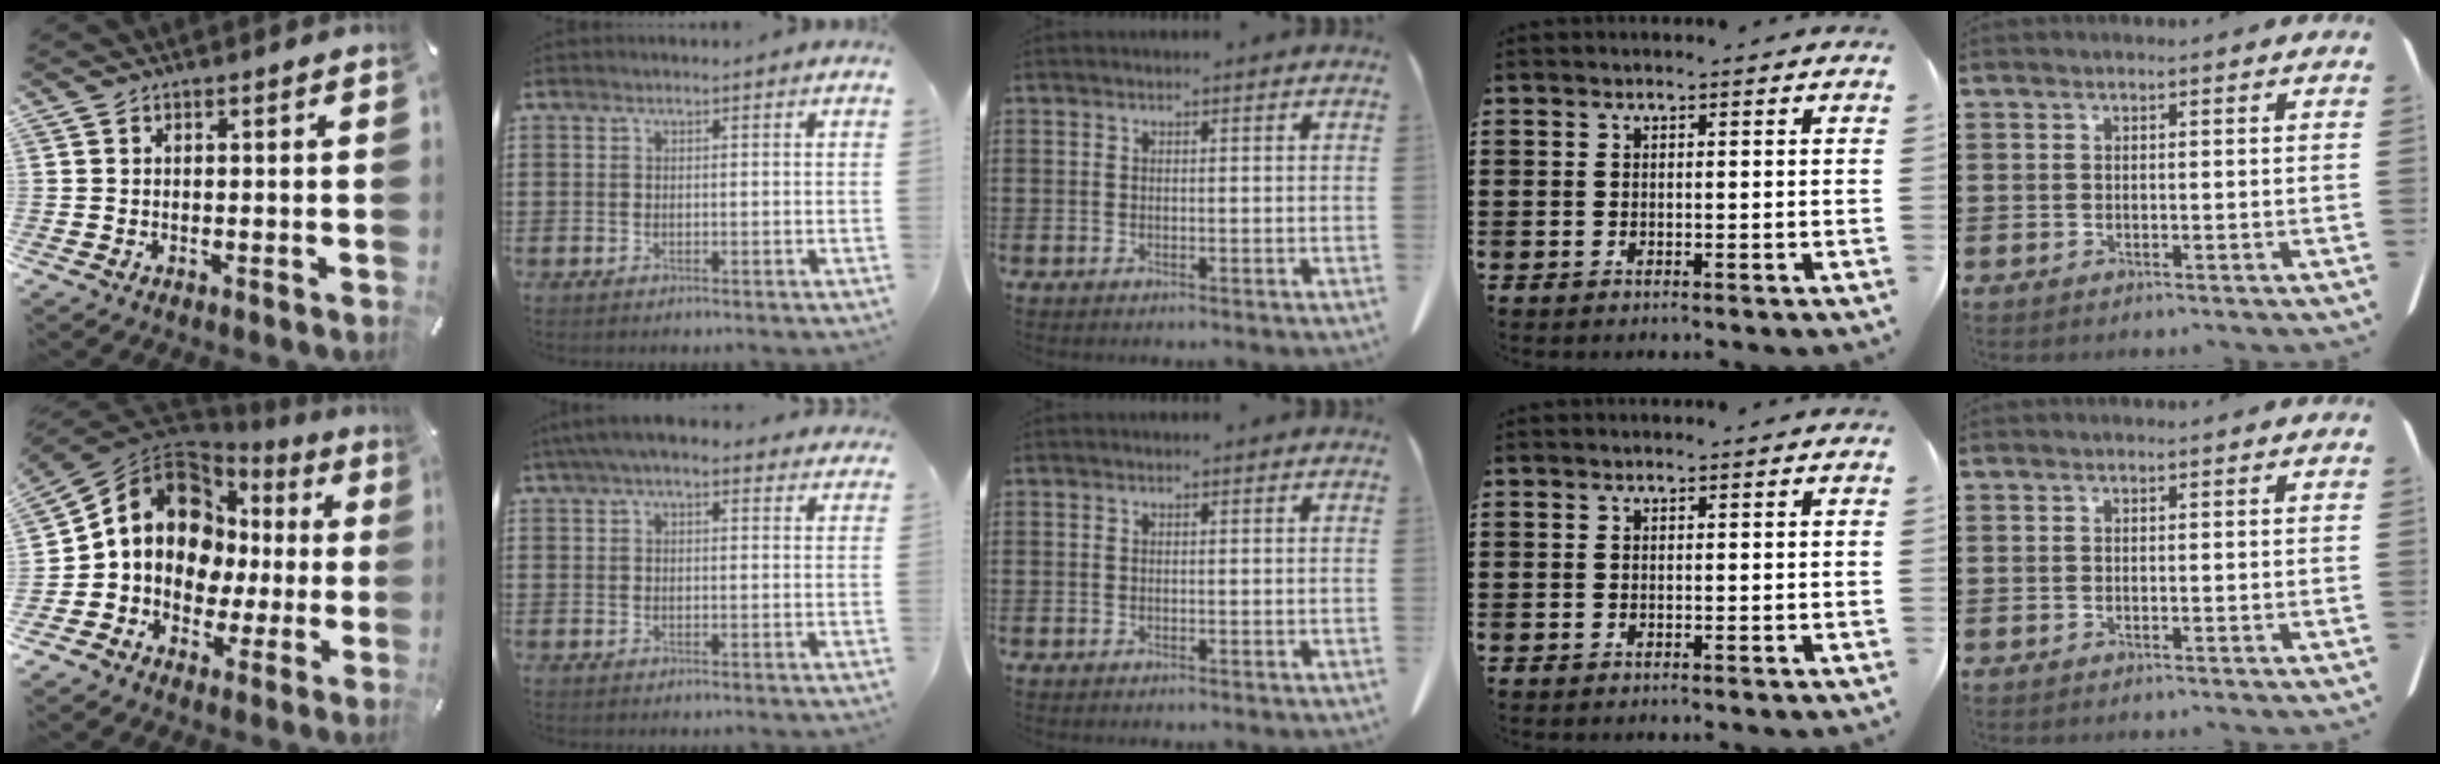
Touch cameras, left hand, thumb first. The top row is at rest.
{"thumb": {"total": 15.0, "force": [2.7, 12.5, 7.7], "torque": [-0.153, -0.021, 0.051]}, "index": {"total": 4.9, "force": [3.8, 1.3, 2.7], "torque": [-0.063, 0.002, 0.070]}}